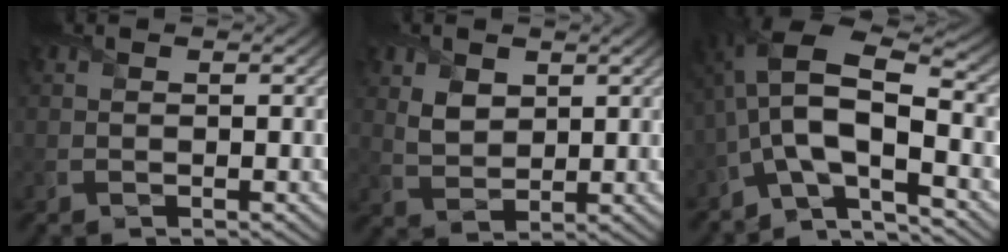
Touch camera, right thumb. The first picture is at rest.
{"total": 3.8, "force": [1.8, 2.6, 2.1], "torque": [-0.052, -0.005, 0.037]}
{"total": 11.8, "force": [-3.8, 5.1, 9.9], "torque": [-0.190, 0.009, -0.079]}